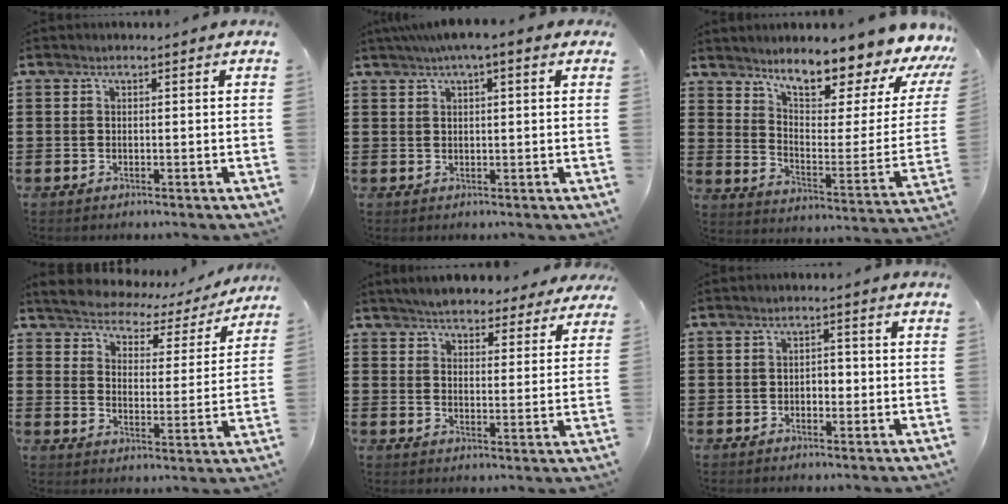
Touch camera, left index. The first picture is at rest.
{"total": 3.3, "force": [1.9, 0.6, 2.6], "torque": [-0.054, 0.006, 0.033]}
{"total": 10.0, "force": [8.9, 1.4, 4.3], "torque": [-0.084, -0.082, 0.147]}
{"total": 3.0, "force": [3.0, 0.4, -0.1], "torque": [-0.023, -0.031, 0.041]}
{"total": 5.1, "force": [4.9, 0.7, 0.8], "torque": [-0.037, -0.014, 0.090]}
{"total": 1.8, "force": [-0.7, 1.2, 1.2], "torque": [-0.027, 0.005, -0.017]}